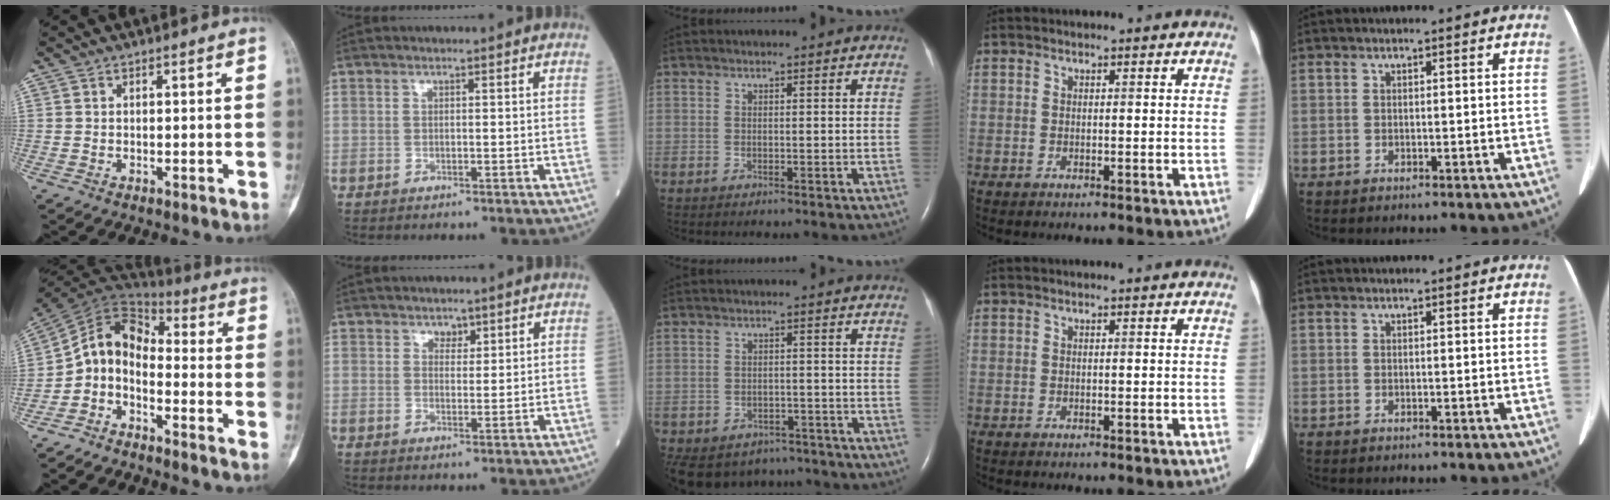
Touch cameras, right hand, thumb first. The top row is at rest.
{"thumb": {"total": 9.3, "force": [-3.5, 6.3, 5.8], "torque": [-0.092, 0.074, -0.083]}, "index": {"total": 1.8, "force": [1.3, 1.1, 0.5], "torque": [-0.002, -0.002, 0.021]}, "middle": {"total": 12.0, "force": [-9.1, 7.3, 2.8], "torque": [-0.078, 0.005, -0.108]}}